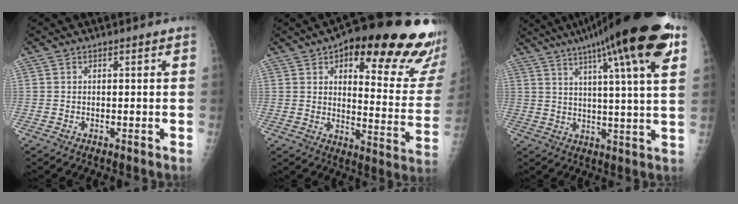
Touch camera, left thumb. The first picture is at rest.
{"total": 27.0, "force": [15.3, 8.5, 20.6], "torque": [-0.222, -0.054, 0.198]}
{"total": 22.3, "force": [12.0, 2.7, 18.6], "torque": [-0.279, -0.007, 0.167]}